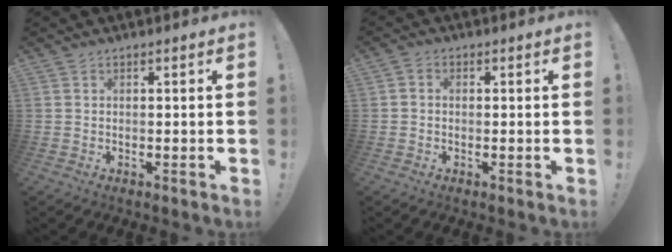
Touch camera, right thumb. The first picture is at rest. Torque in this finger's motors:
{"motor_torque": [-0.02, -0.02, 0.00, -0.17, 0.09]}